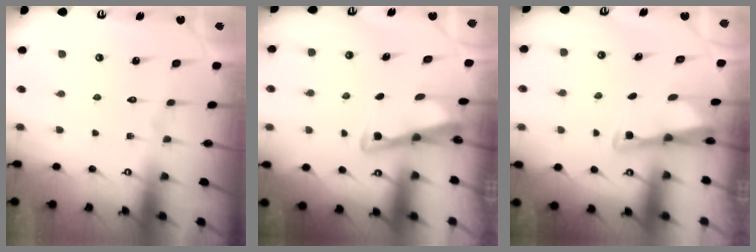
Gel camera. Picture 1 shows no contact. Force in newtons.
{"total": 3.5, "press": 3.5, "slide": 0.4}
{"total": 2.5, "press": 2.5, "slide": 0.3}